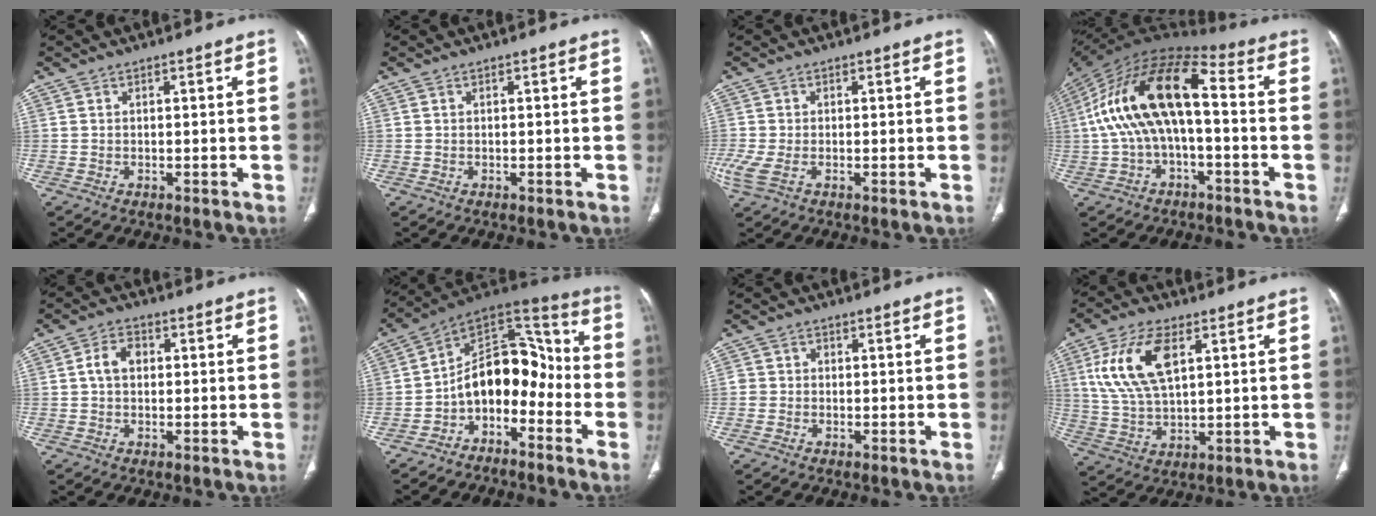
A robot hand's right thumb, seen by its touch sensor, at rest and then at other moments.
{"total": 0.0}
{"total": 4.3, "force": [-1.2, 2.0, 3.6], "torque": [-0.102, 0.001, -0.021]}
{"total": 18.5, "force": [0.0, 8.7, 16.3], "torque": [-0.309, 0.055, -0.007]}
{"total": 4.4, "force": [0.5, 3.2, 3.1], "torque": [-0.053, 0.014, 0.004]}
{"total": 14.0, "force": [-4.9, 9.1, 9.4], "torque": [-0.108, 0.101, -0.094]}
{"total": 1.7, "force": [-0.4, 1.6, 0.3], "torque": [0.006, 0.008, -0.011]}
{"total": 13.4, "force": [4.5, 6.5, 10.8], "torque": [-0.219, -0.005, 0.091]}